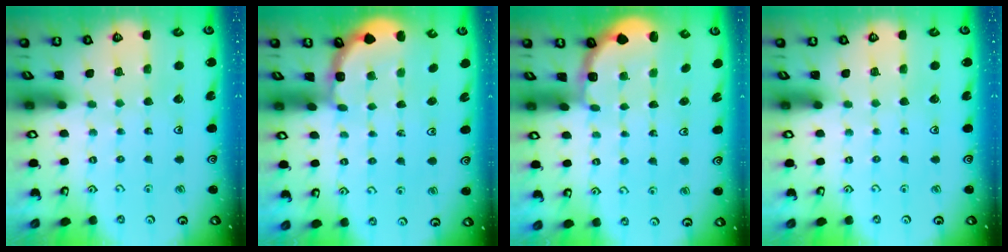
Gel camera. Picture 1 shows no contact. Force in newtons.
{"total": 1.9, "press": 1.9, "slide": 0.3}
{"total": 1.9, "press": 1.8, "slide": 0.7}
{"total": 0.0}